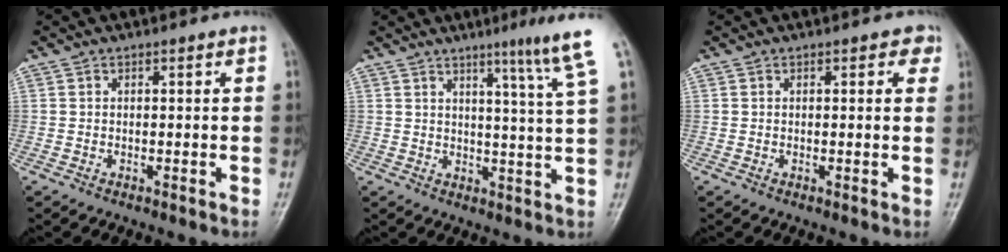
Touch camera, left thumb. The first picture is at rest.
{"total": 9.1, "force": [5.9, -1.2, 6.8], "torque": [-0.089, -0.036, 0.070]}
{"total": 2.3, "force": [1.0, 1.4, 1.5], "torque": [0.003, 0.001, 0.004]}